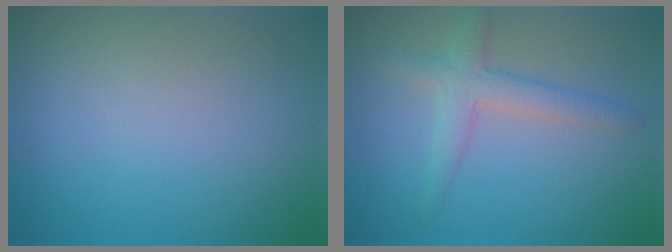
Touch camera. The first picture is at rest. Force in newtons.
{"total": 1.9, "press": 1.8, "slide": 0.3}